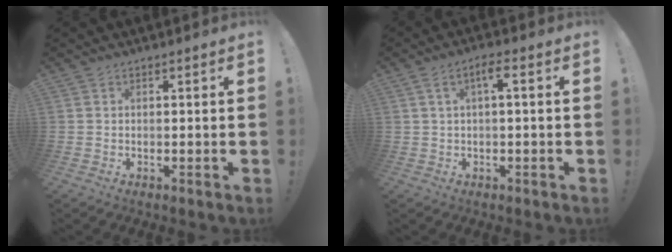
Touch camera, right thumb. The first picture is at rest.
{"total": 4.0, "force": [0.3, 0.9, 3.8], "torque": [-0.068, 0.003, 0.003]}